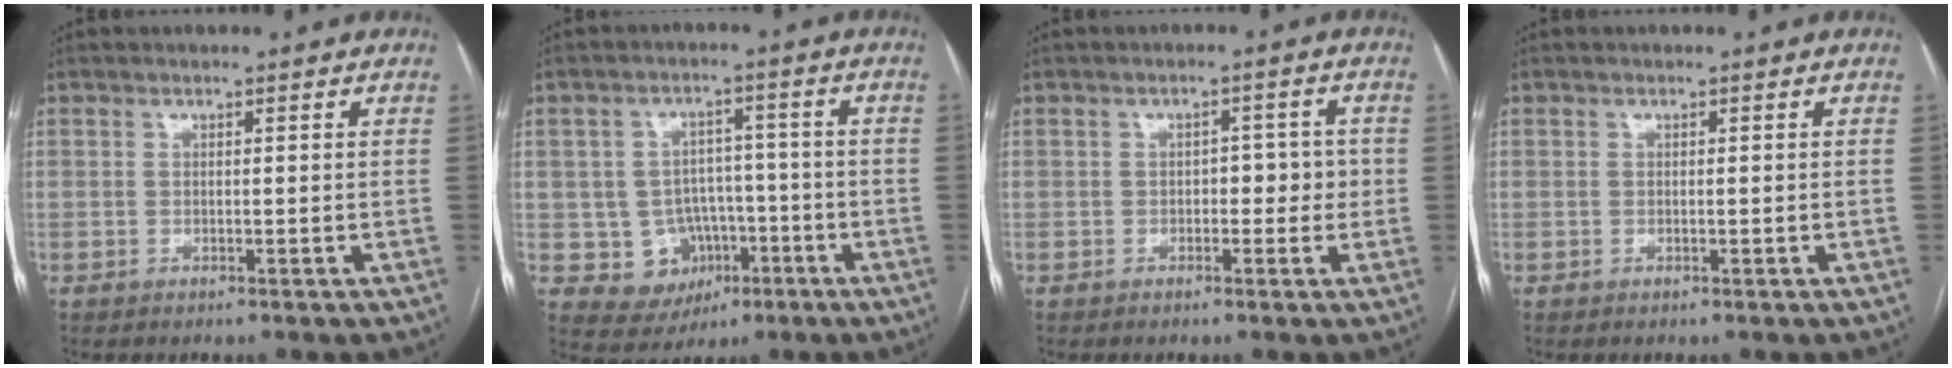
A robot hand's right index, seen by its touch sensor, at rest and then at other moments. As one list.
[{"total": 8.2, "force": [-2.2, 7.6, 2.1], "torque": [-0.024, 0.024, -0.022]}, {"total": 3.7, "force": [-0.4, 2.1, 3.0], "torque": [-0.028, 0.018, -0.007]}, {"total": 0.5, "force": [-0.1, 0.0, 0.5], "torque": [-0.010, -0.001, 0.000]}]